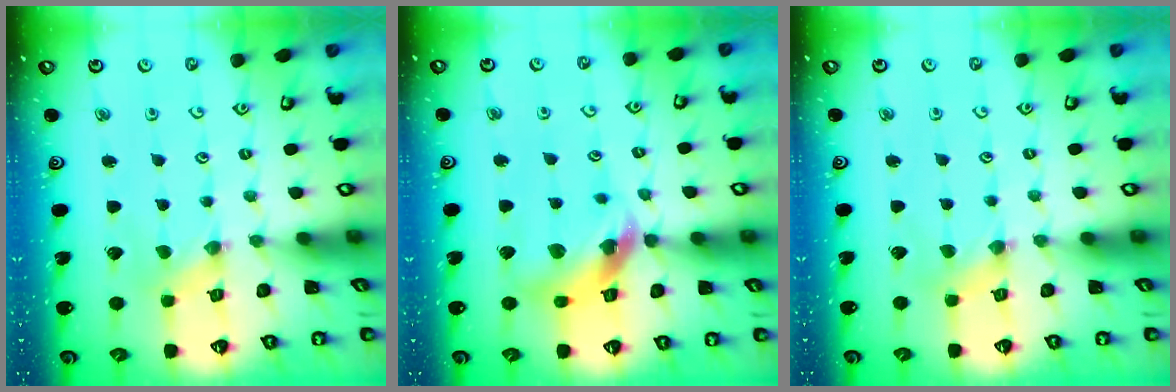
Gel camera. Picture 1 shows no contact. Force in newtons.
{"total": 13.8, "press": 13.7, "slide": 1.6}
{"total": 1.2, "press": 1.2, "slide": 0.2}